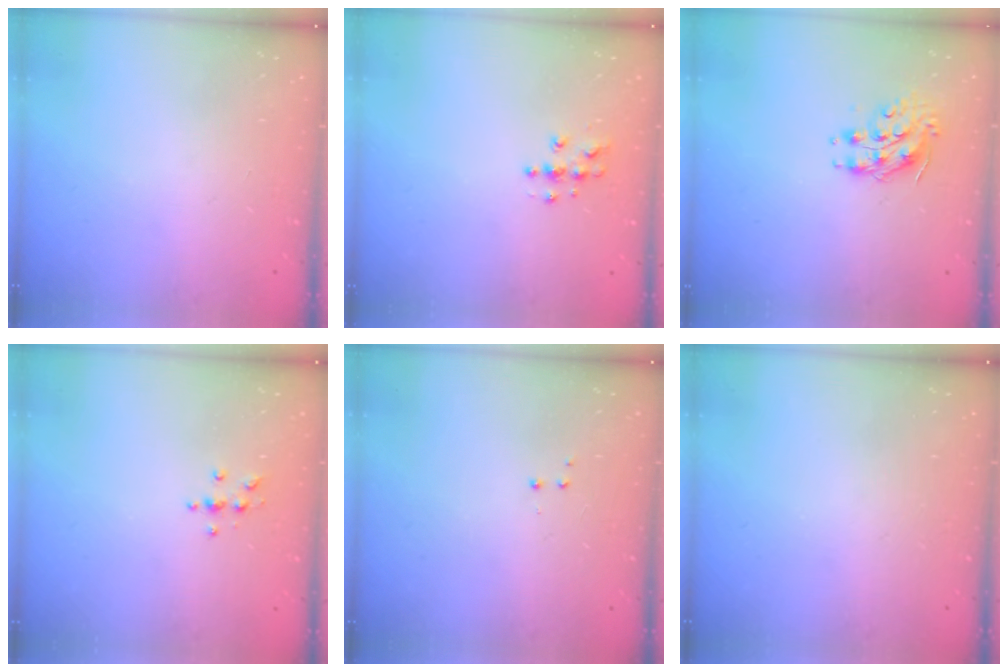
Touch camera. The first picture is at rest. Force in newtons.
{"total": 4.3, "press": 4.3, "slide": 0.4}
{"total": 8.9, "press": 8.9, "slide": 0.7}
{"total": 3.8, "press": 3.7, "slide": 0.5}
{"total": 2.8, "press": 2.7, "slide": 0.5}
{"total": 0.0}